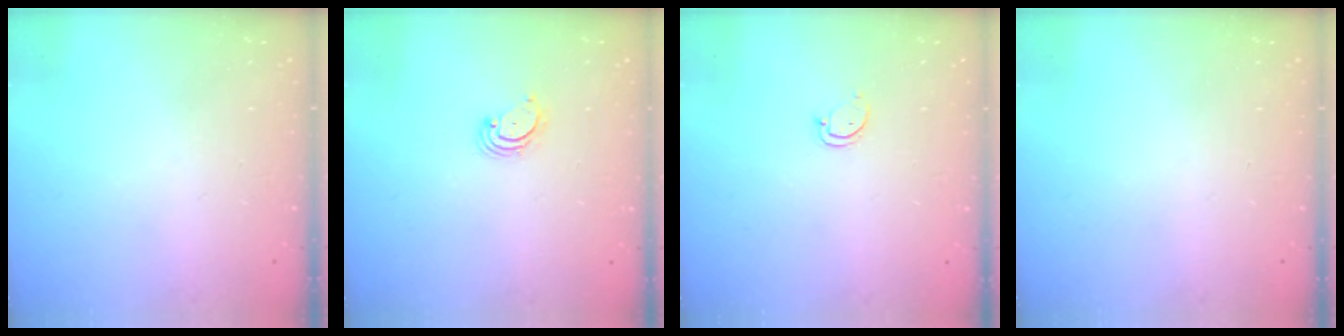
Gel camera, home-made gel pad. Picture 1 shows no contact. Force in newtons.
{"total": 2.7, "press": 2.7, "slide": 0.3}
{"total": 2.5, "press": 2.5, "slide": 0.3}
{"total": 0.0}